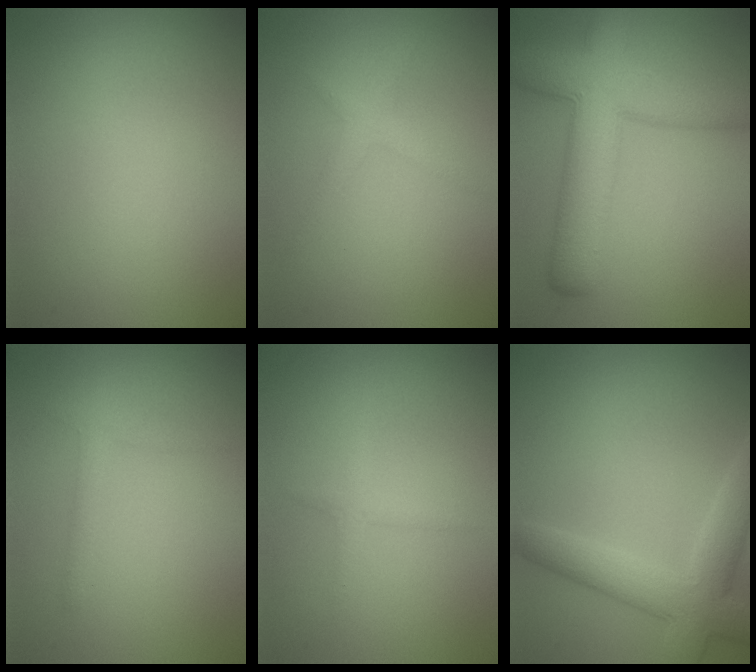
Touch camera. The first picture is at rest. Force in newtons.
{"total": 1.7, "press": 1.7, "slide": 0.1}
{"total": 9.0, "press": 9.0, "slide": 0.3}
{"total": 1.5, "press": 1.5, "slide": 0.1}
{"total": 1.2, "press": 1.2, "slide": 0.1}
{"total": 5.6, "press": 5.6, "slide": 0.6}